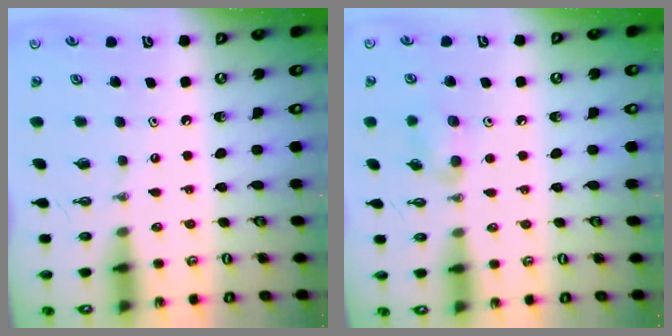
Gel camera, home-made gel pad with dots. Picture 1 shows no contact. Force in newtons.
{"total": 7.9, "press": 7.9, "slide": 0.9}